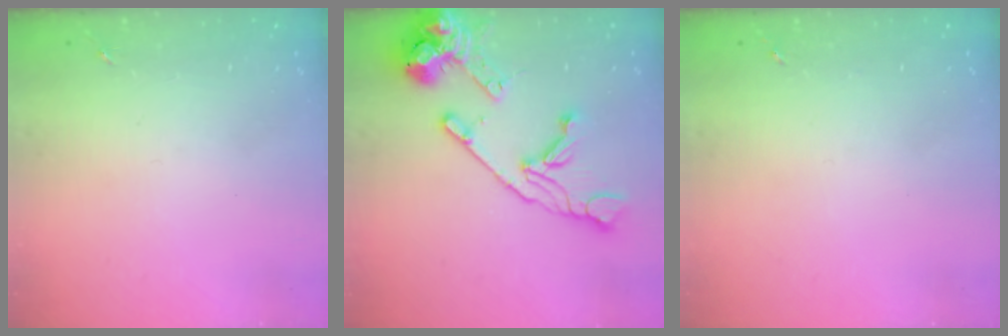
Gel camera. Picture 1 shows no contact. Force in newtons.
{"total": 18.4, "press": 18.2, "slide": 2.3}
{"total": 0.0}